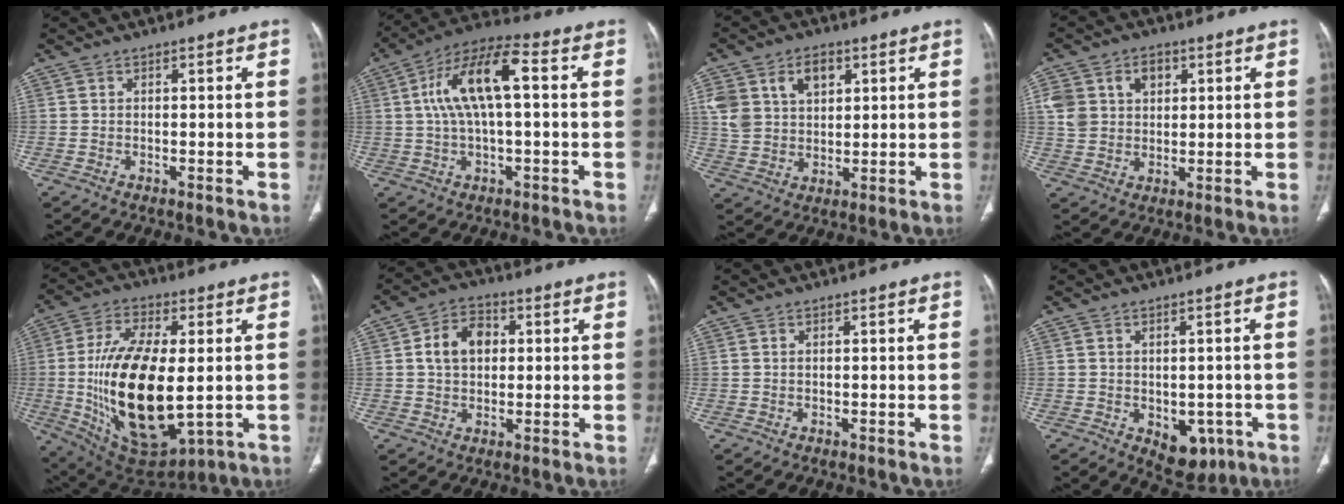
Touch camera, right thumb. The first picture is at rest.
{"total": 13.3, "force": [1.9, 5.0, 12.1], "torque": [-0.239, 0.037, 0.030]}
{"total": 11.2, "force": [4.5, 7.8, 6.7], "torque": [-0.105, -0.005, 0.092]}
{"total": 9.8, "force": [3.4, 7.6, 5.2], "torque": [-0.077, -0.002, 0.069]}
{"total": 23.4, "force": [-1.0, 10.8, 20.7], "torque": [-0.391, -0.019, 0.004]}
{"total": 8.1, "force": [1.4, 5.9, 5.4], "torque": [-0.073, 0.011, 0.020]}
{"total": 0.0}
{"total": 7.4, "force": [-2.4, 4.9, 5.1], "torque": [-0.034, 0.006, -0.015]}